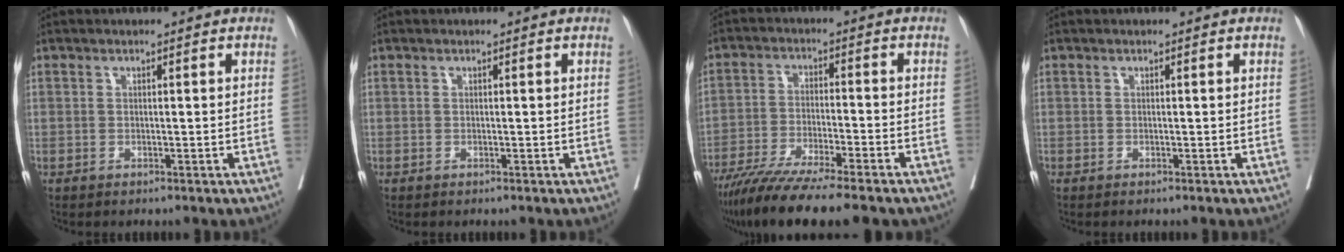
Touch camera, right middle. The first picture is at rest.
{"total": 0.0}
{"total": 13.6, "force": [-11.0, 0.6, 8.0], "torque": [-0.132, -0.036, -0.178]}
{"total": 0.0}